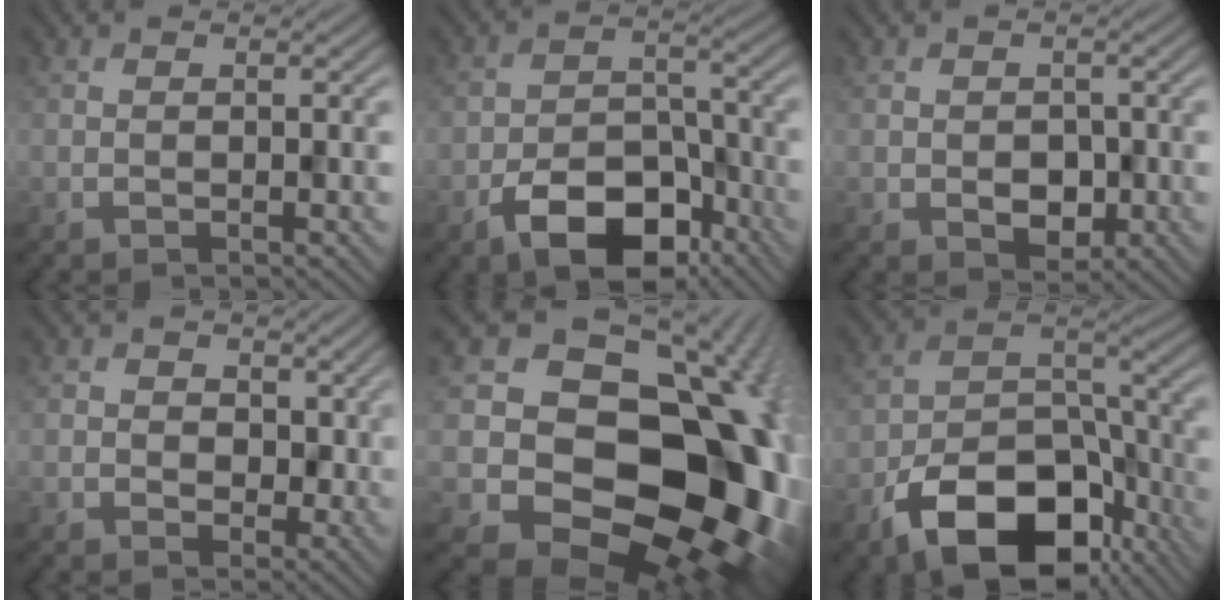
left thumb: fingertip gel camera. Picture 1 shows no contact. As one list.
[{"total": 10.1, "force": [-5.9, 5.6, 6.0], "torque": [-0.097, -0.008, -0.106]}, {"total": 3.2, "force": [-0.6, 2.5, 1.9], "torque": [-0.039, -0.011, -0.008]}, {"total": 4.4, "force": [1.0, 3.5, 2.4], "torque": [-0.057, -0.011, 0.011]}, {"total": 22.1, "force": [-2.5, 17.1, 13.8], "torque": [-0.195, -0.053, -0.018]}, {"total": 14.5, "force": [-8.4, 8.0, 8.6], "torque": [-0.154, -0.020, -0.150]}]